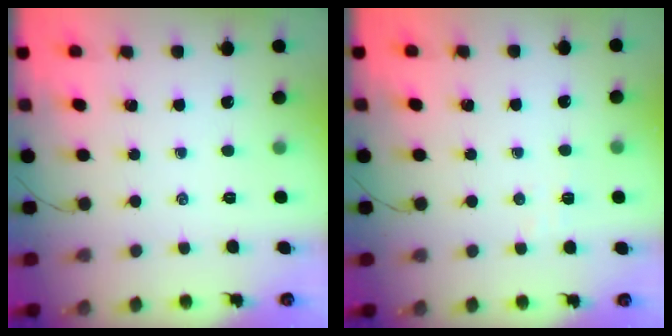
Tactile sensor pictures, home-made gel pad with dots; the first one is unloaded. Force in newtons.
{"total": 2.9, "press": 2.8, "slide": 0.6}